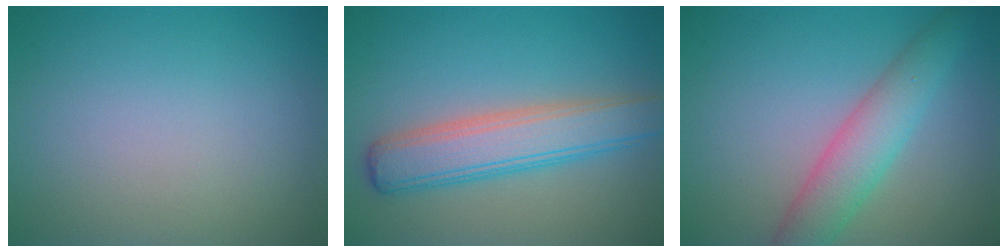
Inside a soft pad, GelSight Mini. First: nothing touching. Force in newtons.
{"total": 5.5, "press": 5.5, "slide": 0.1}
{"total": 4.4, "press": 4.4, "slide": 0.1}